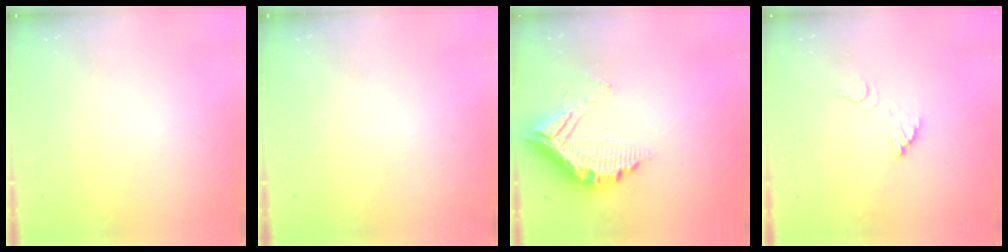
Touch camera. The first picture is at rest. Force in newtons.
{"total": 0.0}
{"total": 13.7, "press": 13.6, "slide": 1.3}
{"total": 3.5, "press": 3.5, "slide": 0.2}